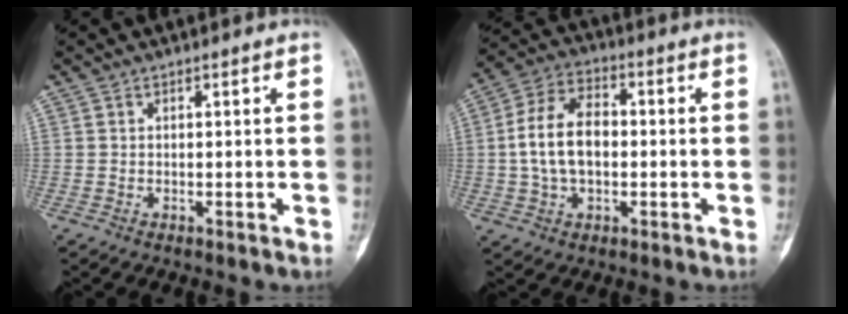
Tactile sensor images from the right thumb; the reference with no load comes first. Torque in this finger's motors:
{"motor_torque": [0.90, 0.86, 0.82, -0.66, 0.38]}